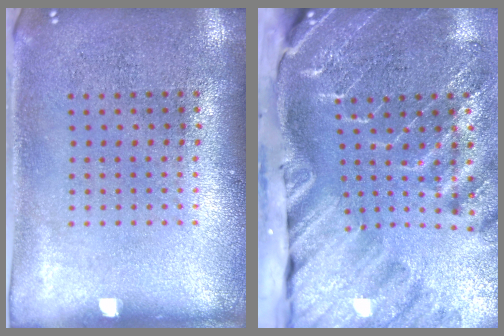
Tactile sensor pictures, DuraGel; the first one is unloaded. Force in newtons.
{"total": 4.6, "press": 3.4, "slide": 3.1}